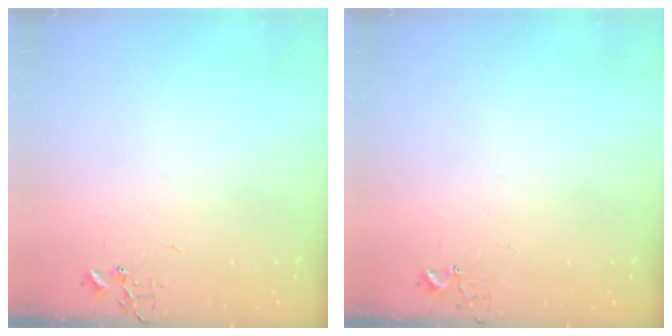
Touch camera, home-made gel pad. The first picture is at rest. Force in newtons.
{"total": 2.7, "press": 2.7, "slide": 0.2}